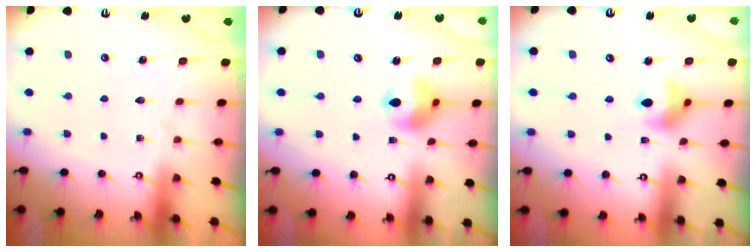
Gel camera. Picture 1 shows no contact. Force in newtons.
{"total": 11.0, "press": 10.9, "slide": 1.5}
{"total": 9.8, "press": 9.7, "slide": 1.2}